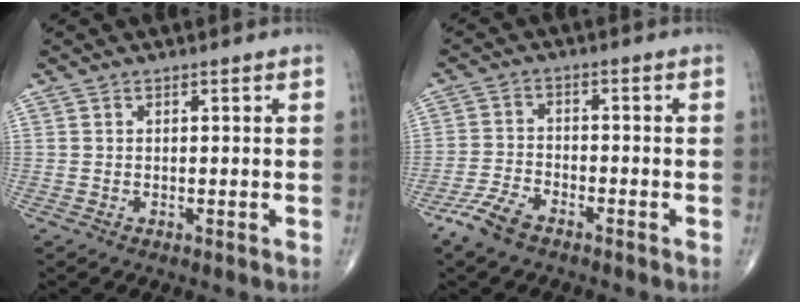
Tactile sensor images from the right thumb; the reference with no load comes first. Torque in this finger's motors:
{"motor_torque": [4.09, 0.88, 0.12, -0.77, 0.03]}